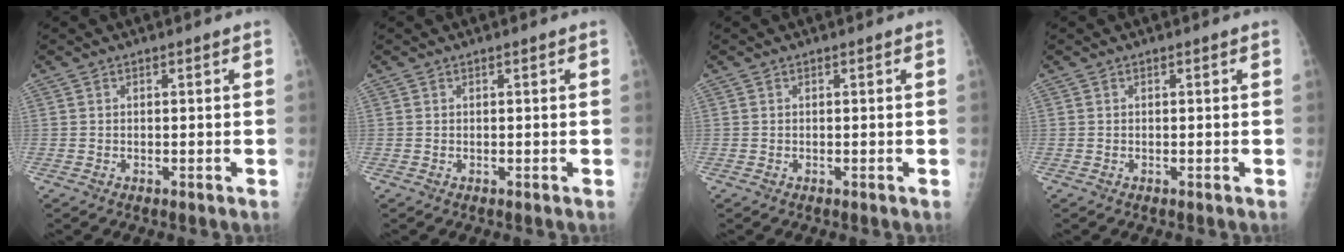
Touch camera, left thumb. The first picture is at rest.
{"total": 0.0}
{"total": 0.0}
{"total": 0.0}